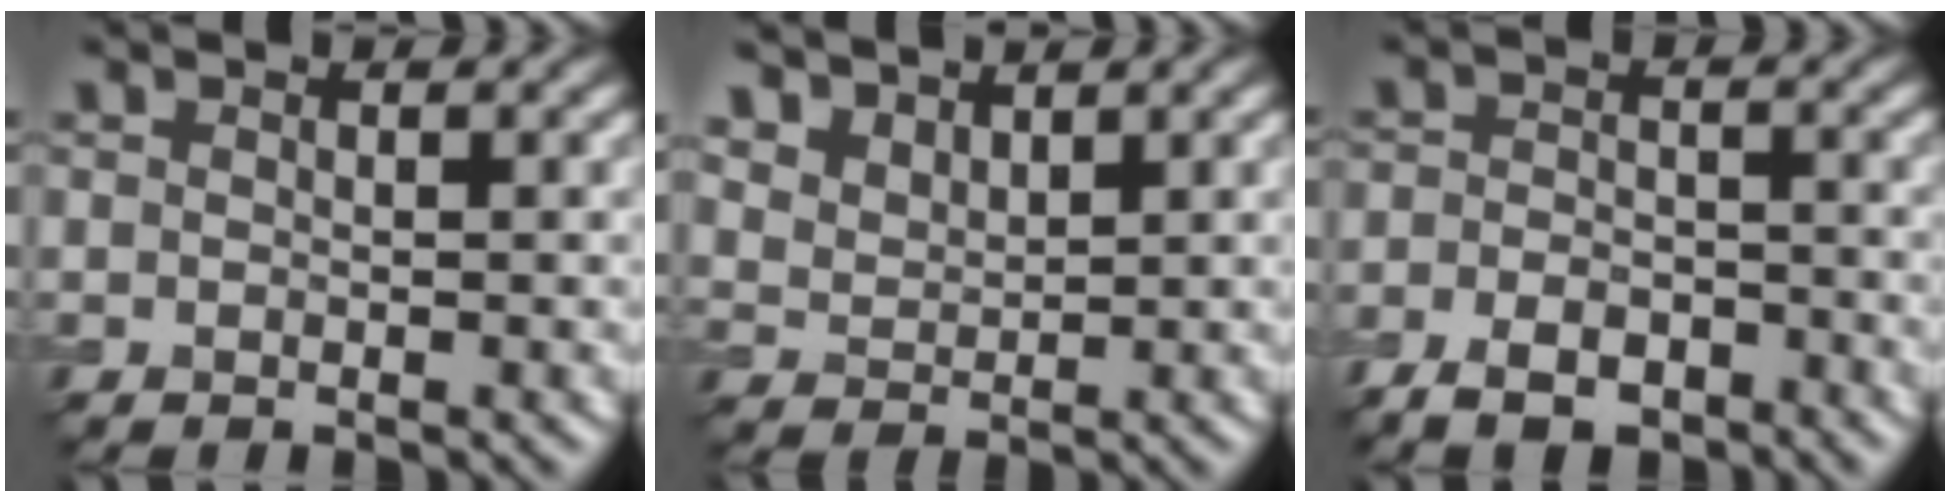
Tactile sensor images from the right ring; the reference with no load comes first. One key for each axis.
{"total": 4.2, "fx": 3.3, "fy": 2.1, "fz": 1.4, "tx": -0.050, "ty": -0.003, "tz": 0.077}
{"total": 5.2, "fx": -3.9, "fy": 2.3, "fz": 2.6, "tx": -0.037, "ty": -0.008, "tz": -0.071}